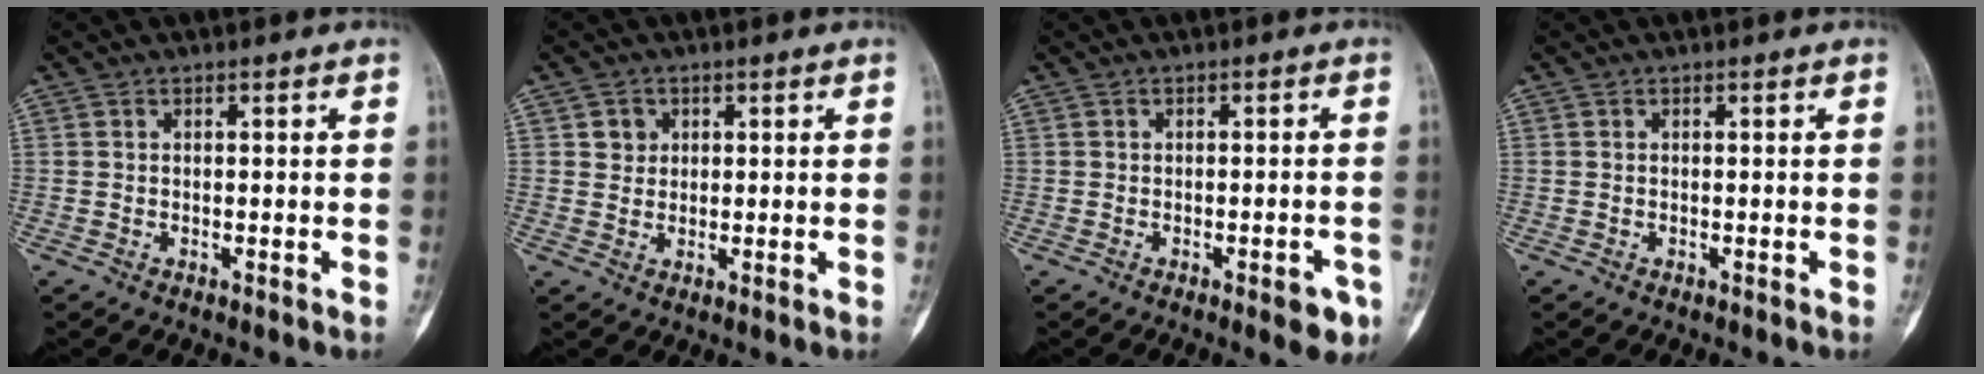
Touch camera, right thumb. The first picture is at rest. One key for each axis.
{"total": 2.7, "fx": 1.0, "fy": 2.4, "fz": 0.7, "tx": 0.004, "ty": -0.003, "tz": 0.013}
{"total": 4.4, "fx": -2.2, "fy": 1.6, "fz": 3.5, "tx": -0.029, "ty": 0.009, "tz": -0.023}
{"total": 0.0}